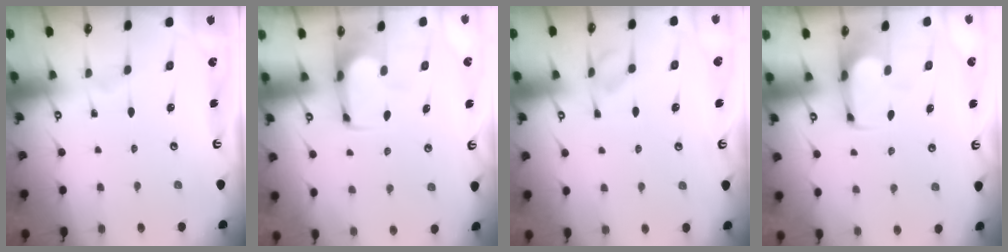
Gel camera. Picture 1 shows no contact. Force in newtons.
{"total": 0.9, "press": 0.3, "slide": 0.8}
{"total": 2.1, "press": 2.0, "slide": 0.8}
{"total": 3.7, "press": 3.6, "slide": 1.0}